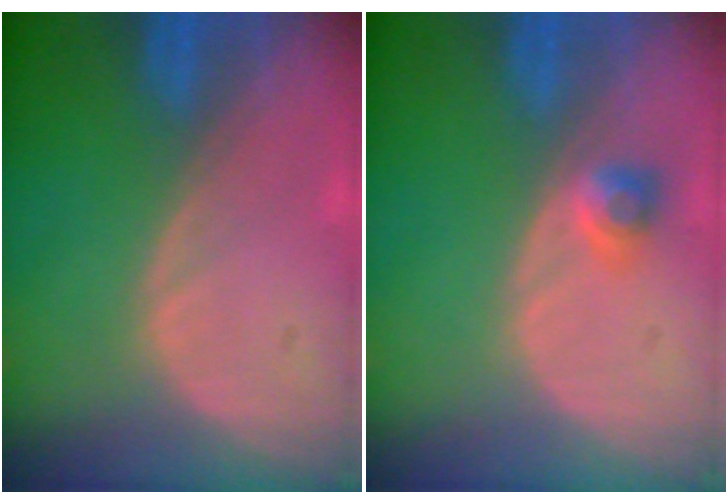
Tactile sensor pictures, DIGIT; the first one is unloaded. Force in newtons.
{"total": 2.4, "press": 2.0, "slide": 1.3}